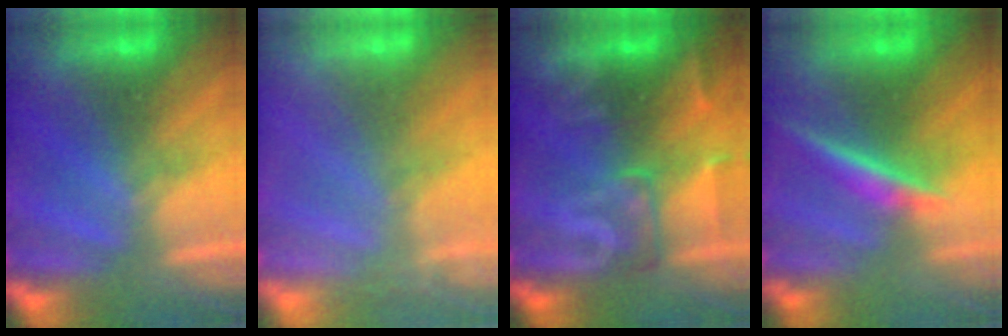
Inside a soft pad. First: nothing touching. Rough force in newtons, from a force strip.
{"total": 2.4}
{"total": 2.9}
{"total": 3.8}